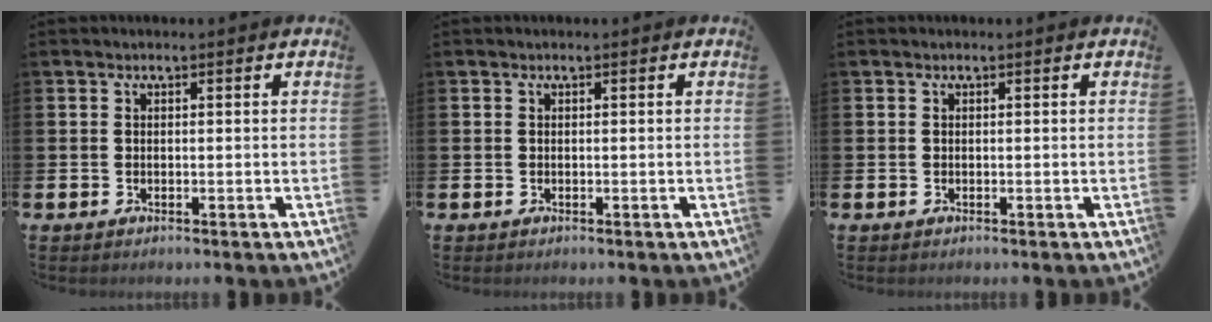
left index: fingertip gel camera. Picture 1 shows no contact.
{"total": 0.0}
{"total": 0.0}